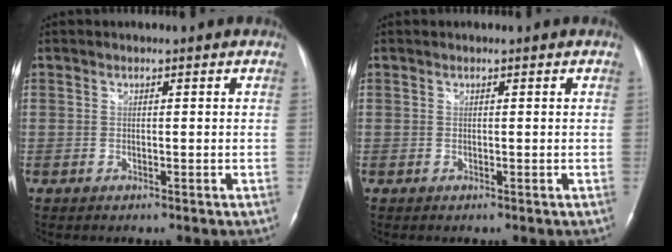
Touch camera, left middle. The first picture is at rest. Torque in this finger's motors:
{"motor_torque": [-0.09, 0.15, -0.04, -0.01]}